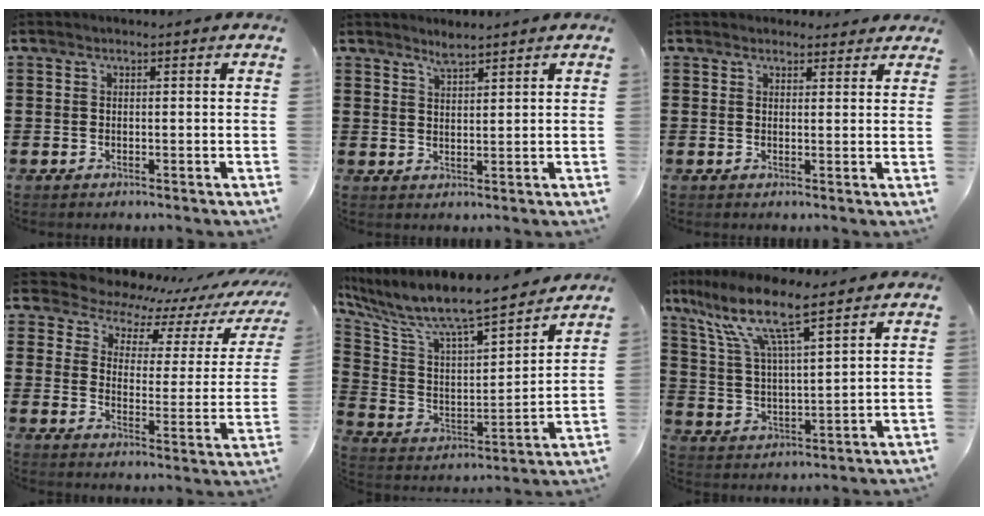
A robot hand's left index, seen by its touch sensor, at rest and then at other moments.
{"total": 2.4, "force": [2.3, 0.0, 0.7], "torque": [-0.017, 0.000, 0.043]}
{"total": 2.1, "force": [1.9, 0.9, 0.1], "torque": [0.001, -0.001, 0.035]}
{"total": 5.4, "force": [5.1, 1.6, 0.7], "torque": [-0.040, -0.045, 0.083]}
{"total": 8.3, "force": [7.2, 1.0, 3.9], "torque": [-0.111, -0.063, 0.115]}
{"total": 9.7, "force": [7.1, 1.3, 6.4], "torque": [-0.148, -0.029, 0.122]}